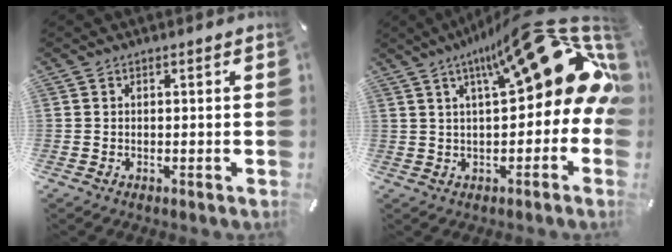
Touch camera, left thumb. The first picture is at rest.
{"total": 22.4, "force": [9.8, 8.1, 18.4], "torque": [-0.249, -0.074, 0.160]}